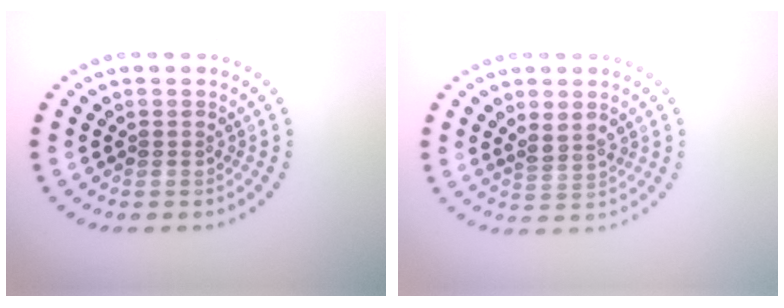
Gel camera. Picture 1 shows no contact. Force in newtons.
{"total": 1.7, "press": 1.5, "slide": 0.7}